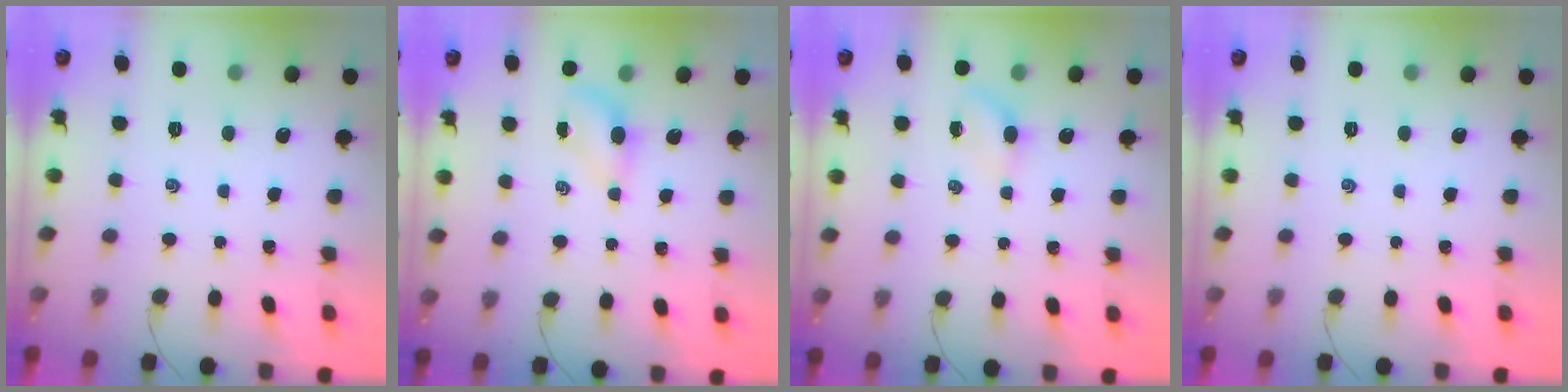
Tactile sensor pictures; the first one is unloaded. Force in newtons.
{"total": 4.1, "press": 3.9, "slide": 1.1}
{"total": 2.8, "press": 2.7, "slide": 0.9}
{"total": 0.0}